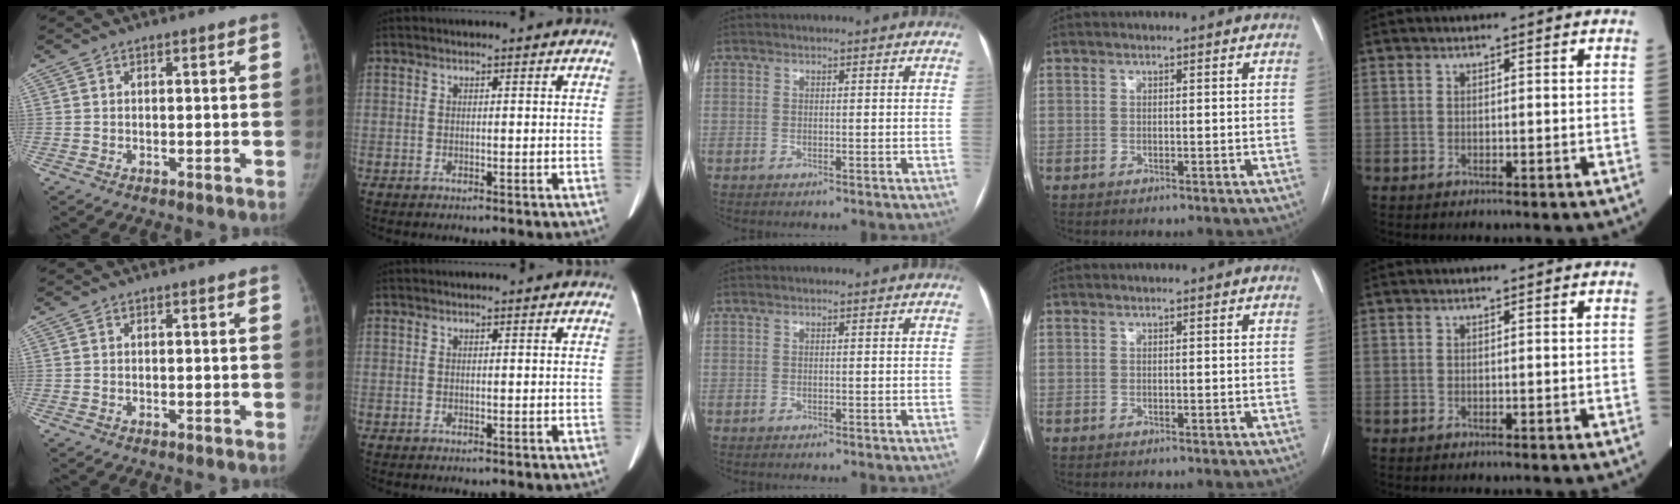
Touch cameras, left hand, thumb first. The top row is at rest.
{}